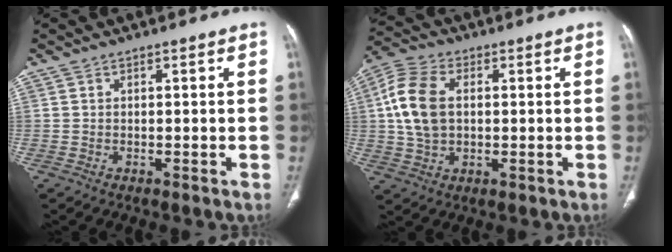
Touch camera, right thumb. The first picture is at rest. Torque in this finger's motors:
{"motor_torque": [-0.60, 1.08, -0.09, 0.21, 0.32]}